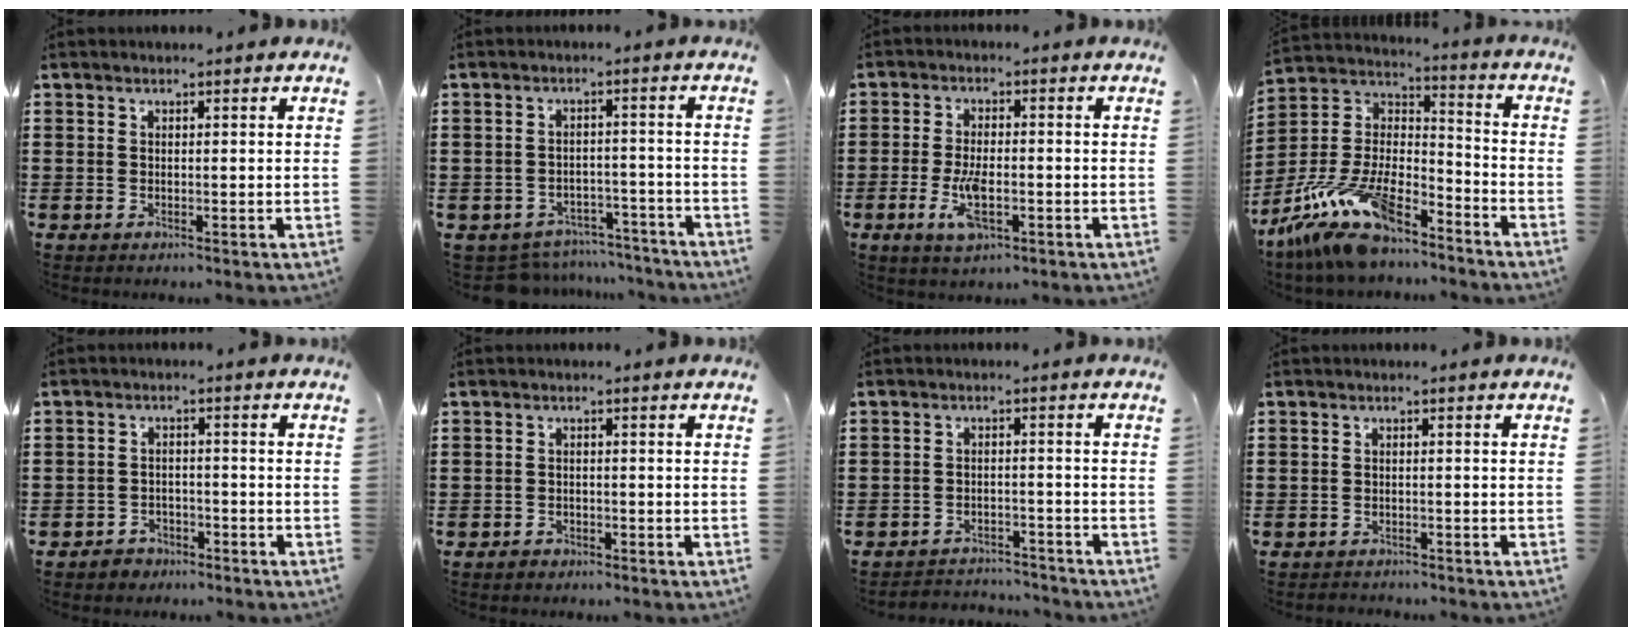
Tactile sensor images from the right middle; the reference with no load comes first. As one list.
[{"total": 5.3, "force": [-5.2, 1.0, 0.3], "torque": [-0.011, 0.011, -0.107]}, {"total": 6.0, "force": [-2.0, 2.4, 5.1], "torque": [-0.118, -0.006, -0.041]}, {"total": 14.2, "force": [-11.1, 4.1, 7.9], "torque": [-0.175, 0.022, -0.214]}, {"total": 2.5, "force": [-2.2, 1.1, -0.1], "torque": [-0.006, 0.002, -0.049]}, {"total": 1.1, "force": [-0.9, 0.6, 0.2], "torque": [-0.007, 0.001, -0.019]}, {"total": 3.1, "force": [-3.1, 0.4, -0.2], "torque": [-0.006, -0.002, -0.067]}, {"total": 1.2, "force": [-1.2, 0.3, -0.2], "torque": [0.000, 0.002, -0.028]}]